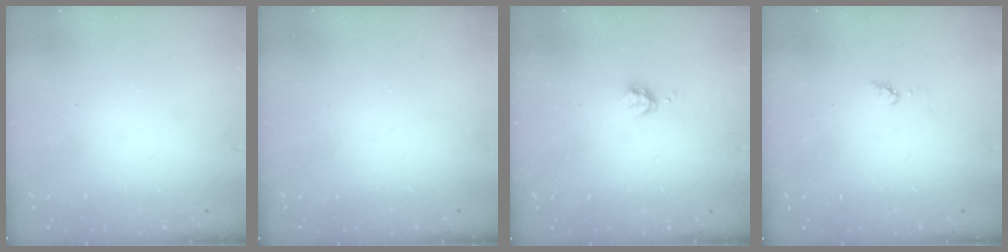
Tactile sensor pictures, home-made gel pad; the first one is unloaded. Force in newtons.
{"total": 0.0}
{"total": 3.8, "press": 3.8, "slide": 0.4}
{"total": 4.4, "press": 4.3, "slide": 0.4}